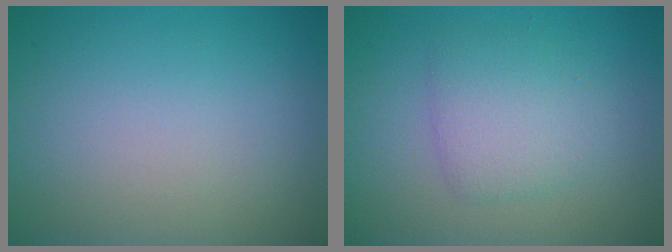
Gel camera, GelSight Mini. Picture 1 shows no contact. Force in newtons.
{"total": 3.3, "press": 3.3, "slide": 0.1}